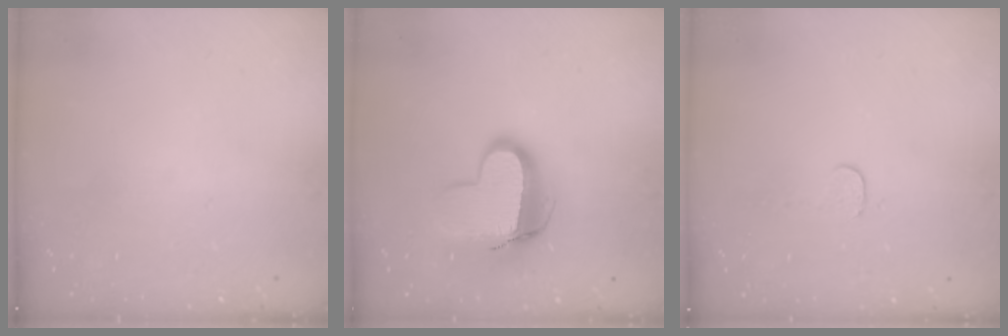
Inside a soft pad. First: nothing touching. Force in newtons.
{"total": 12.5, "press": 12.5, "slide": 1.0}
{"total": 3.0, "press": 3.0, "slide": 0.3}